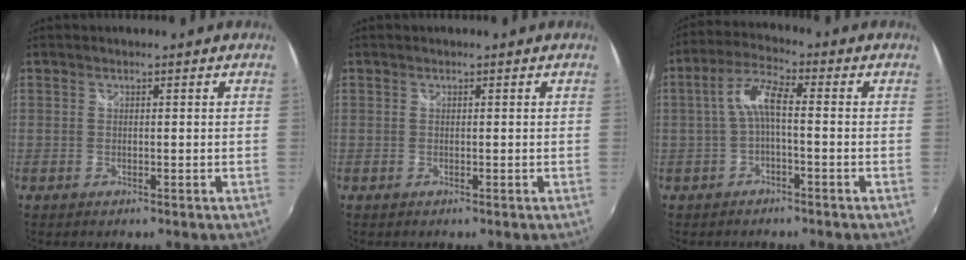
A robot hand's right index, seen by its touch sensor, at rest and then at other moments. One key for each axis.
{"total": 0.0}
{"total": 5.7, "fx": -0.9, "fy": 1.5, "fz": 5.4, "tx": -0.117, "ty": 0.016, "tz": -0.018}